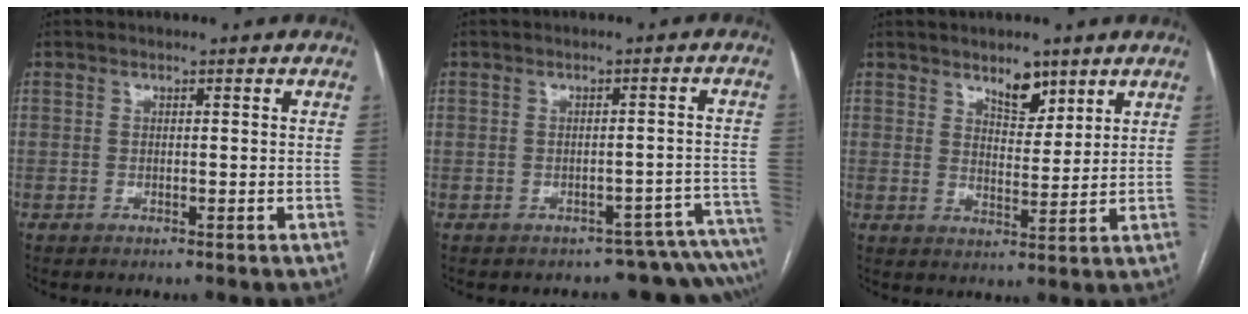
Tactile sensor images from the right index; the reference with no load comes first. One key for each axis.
{"total": 9.1, "fx": -8.8, "fy": 2.1, "fz": -0.4, "tx": 0.041, "ty": 0.046, "tz": -0.088}
{"total": 4.8, "fx": 3.5, "fy": 2.1, "fz": 2.5, "tx": -0.038, "ty": -0.007, "tz": 0.061}